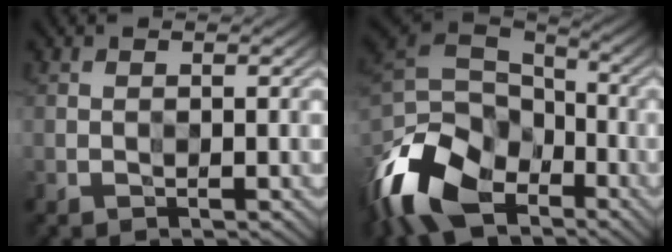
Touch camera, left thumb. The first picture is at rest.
{"total": 14.4, "force": [-8.1, 9.3, 7.5], "torque": [-0.206, -0.015, -0.158]}